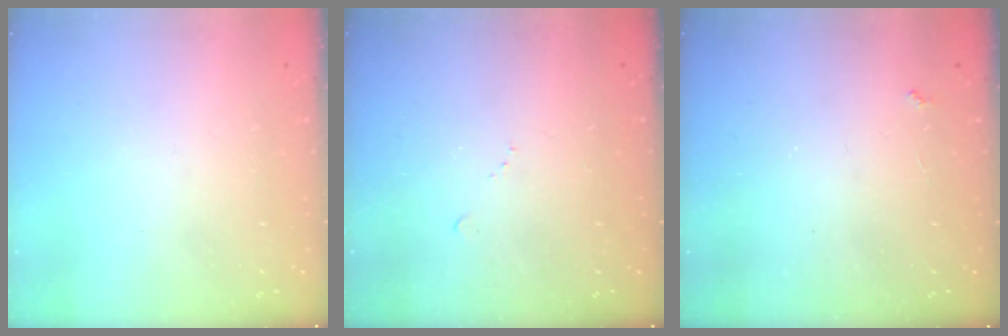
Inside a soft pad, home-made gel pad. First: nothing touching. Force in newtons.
{"total": 4.4, "press": 4.3, "slide": 0.7}
{"total": 2.2, "press": 2.1, "slide": 0.4}